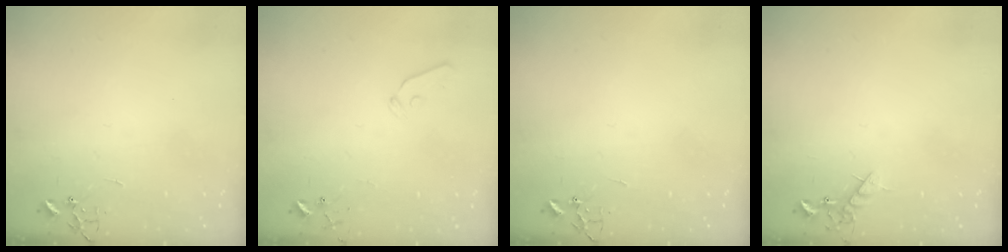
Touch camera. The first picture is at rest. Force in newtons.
{"total": 5.5, "press": 5.5, "slide": 0.5}
{"total": 0.0}
{"total": 6.3, "press": 6.2, "slide": 0.9}